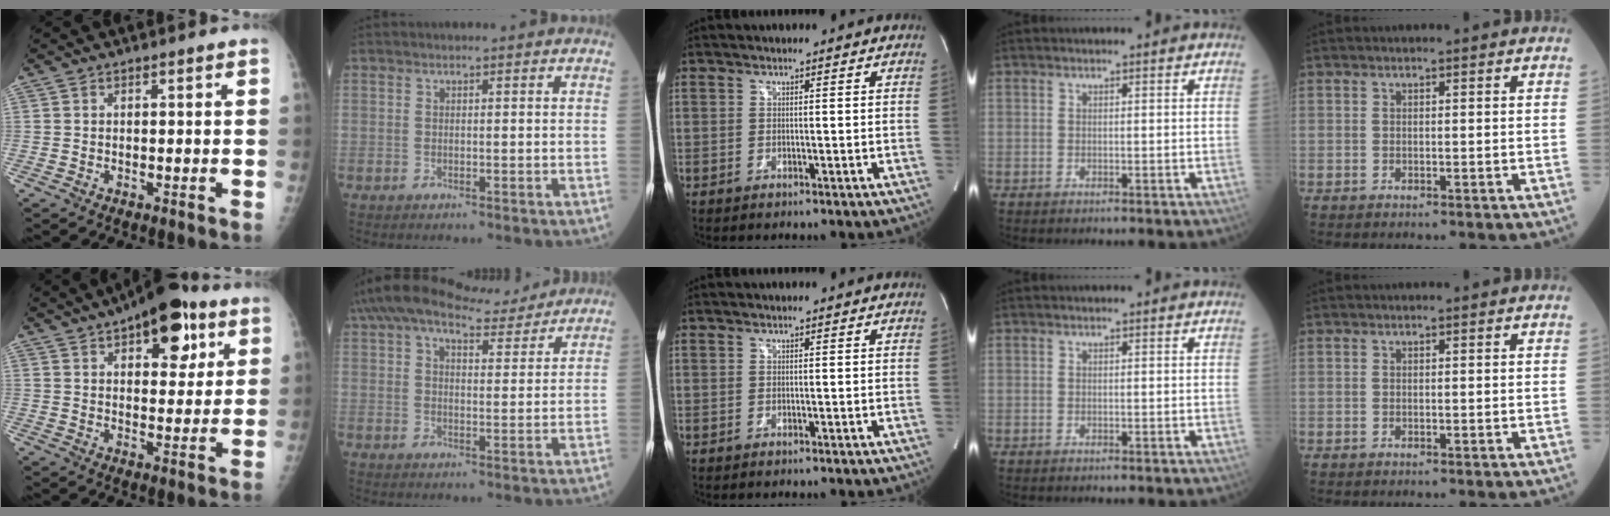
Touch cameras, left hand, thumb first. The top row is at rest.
{"thumb": {"total": 15.0, "force": [7.5, 7.1, 10.9], "torque": [-0.106, -0.017, 0.104]}, "index": {"total": 13.7, "force": [12.1, 3.1, 5.6], "torque": [-0.097, 0.034, 0.180]}}